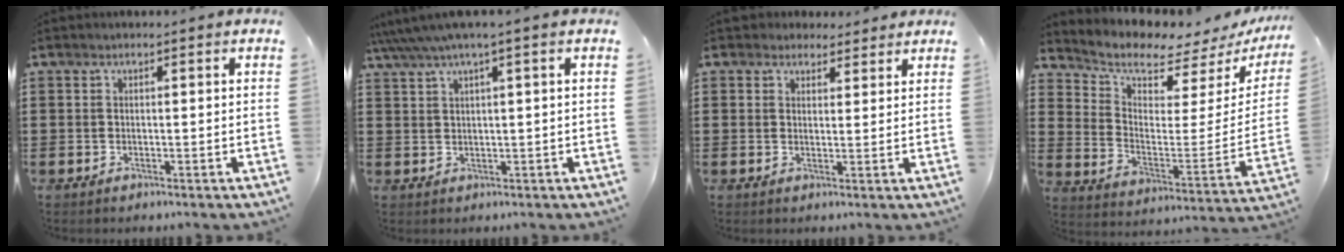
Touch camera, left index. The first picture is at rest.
{"total": 2.5, "force": [1.1, 0.0, 2.3], "torque": [-0.053, -0.003, 0.015]}
{"total": 3.0, "force": [2.4, 1.8, -0.1], "torque": [-0.009, 0.005, 0.047]}
{"total": 5.1, "force": [4.8, 1.4, 1.1], "torque": [-0.056, -0.047, 0.080]}